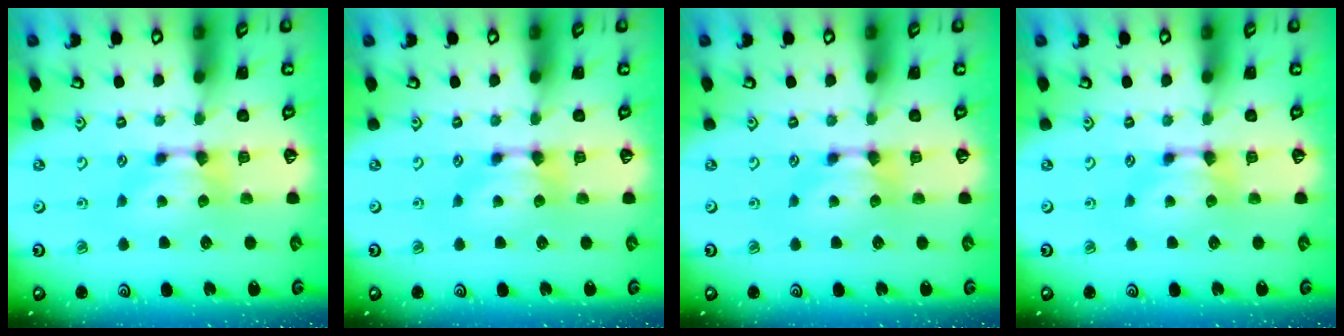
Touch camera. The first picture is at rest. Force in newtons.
{"total": 0.0}
{"total": 0.0}
{"total": 0.0}